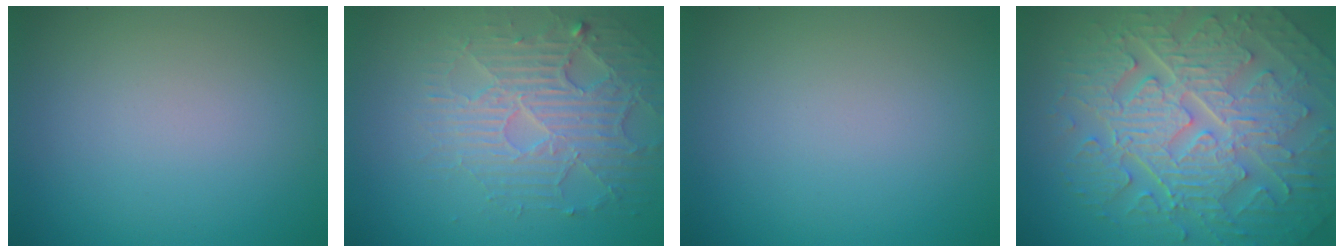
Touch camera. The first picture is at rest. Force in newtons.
{"total": 4.6, "press": 4.1, "slide": 2.1}
{"total": 0.0}
{"total": 10.3, "press": 6.9, "slide": 7.7}